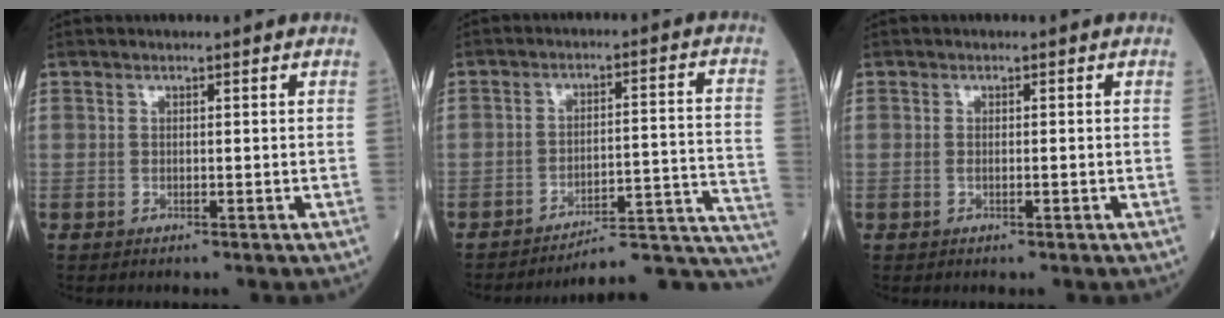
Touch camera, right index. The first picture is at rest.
{"total": 16.3, "force": [-16.1, -0.4, 2.4], "torque": [0.030, 0.046, -0.208]}
{"total": 0.9, "force": [-0.2, 0.2, 0.9], "torque": [-0.020, 0.002, -0.002]}